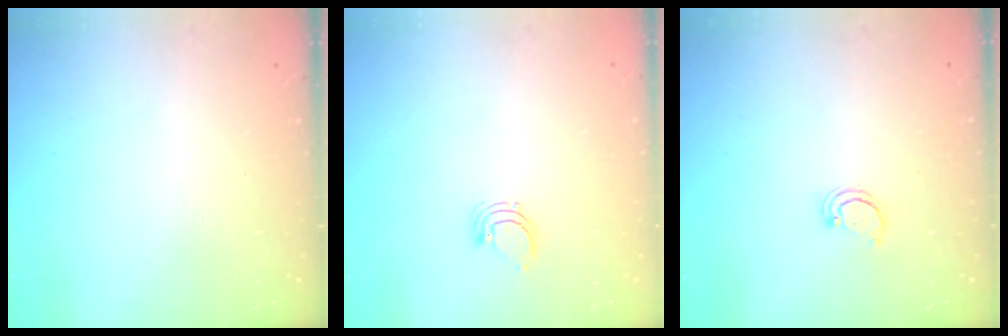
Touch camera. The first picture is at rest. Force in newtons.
{"total": 2.5, "press": 2.5, "slide": 0.1}
{"total": 2.2, "press": 2.2, "slide": 0.1}